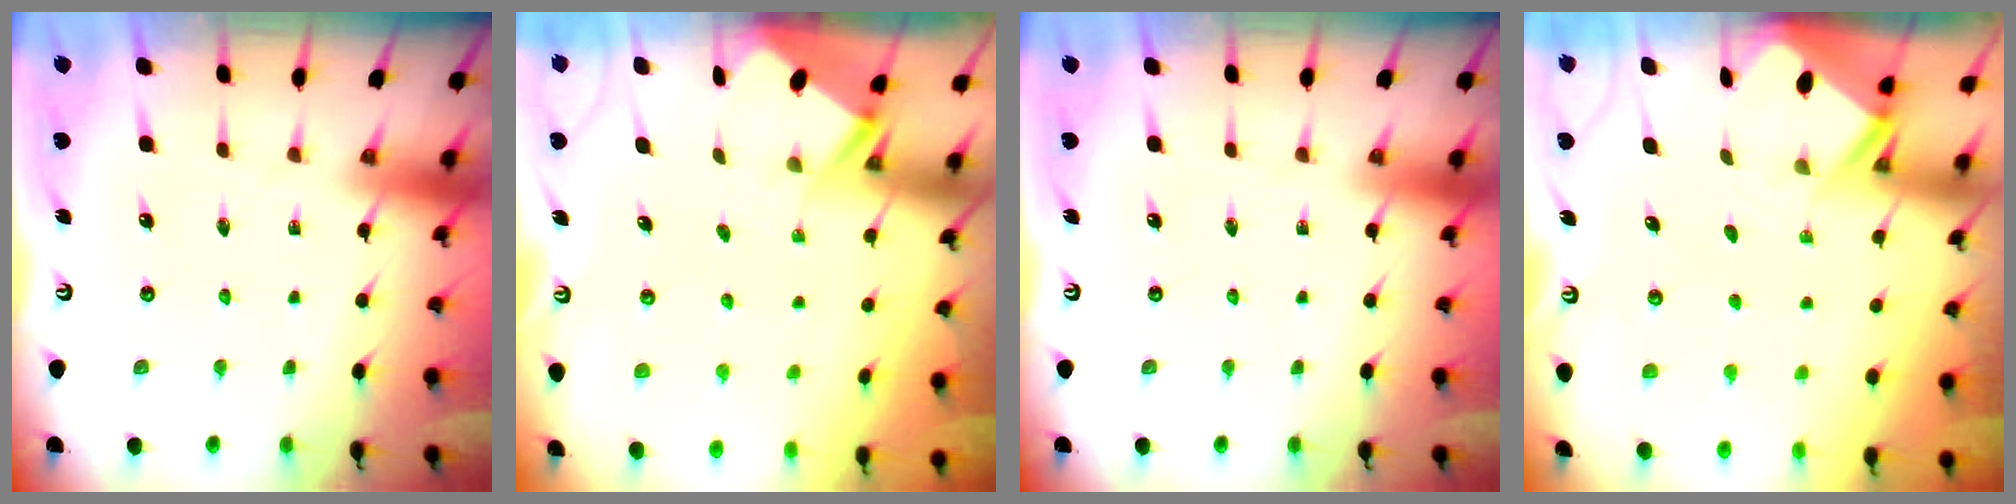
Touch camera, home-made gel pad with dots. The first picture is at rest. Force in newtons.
{"total": 2.9, "press": 2.9, "slide": 0.1}
{"total": 0.0}
{"total": 2.5, "press": 2.5, "slide": 0.2}